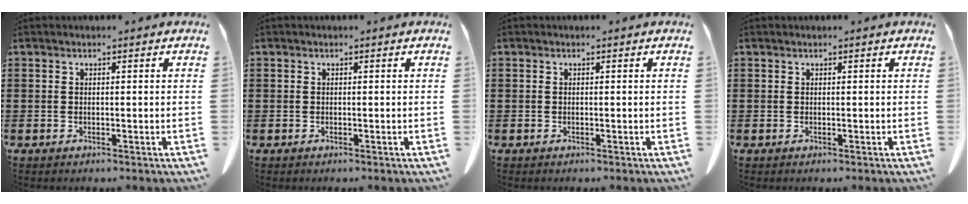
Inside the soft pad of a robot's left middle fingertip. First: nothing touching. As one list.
[{"total": 0.0}, {"total": 0.0}, {"total": 0.0}]